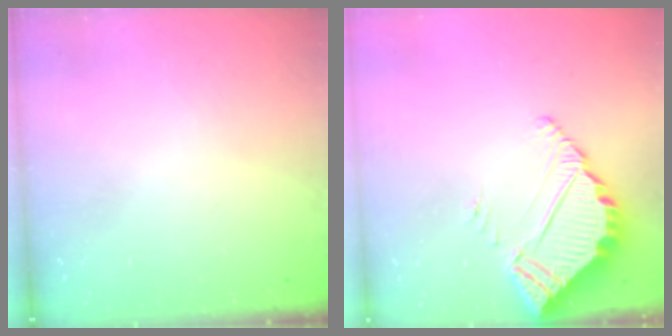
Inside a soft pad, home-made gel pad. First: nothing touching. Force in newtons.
{"total": 4.7, "press": 4.7, "slide": 0.3}